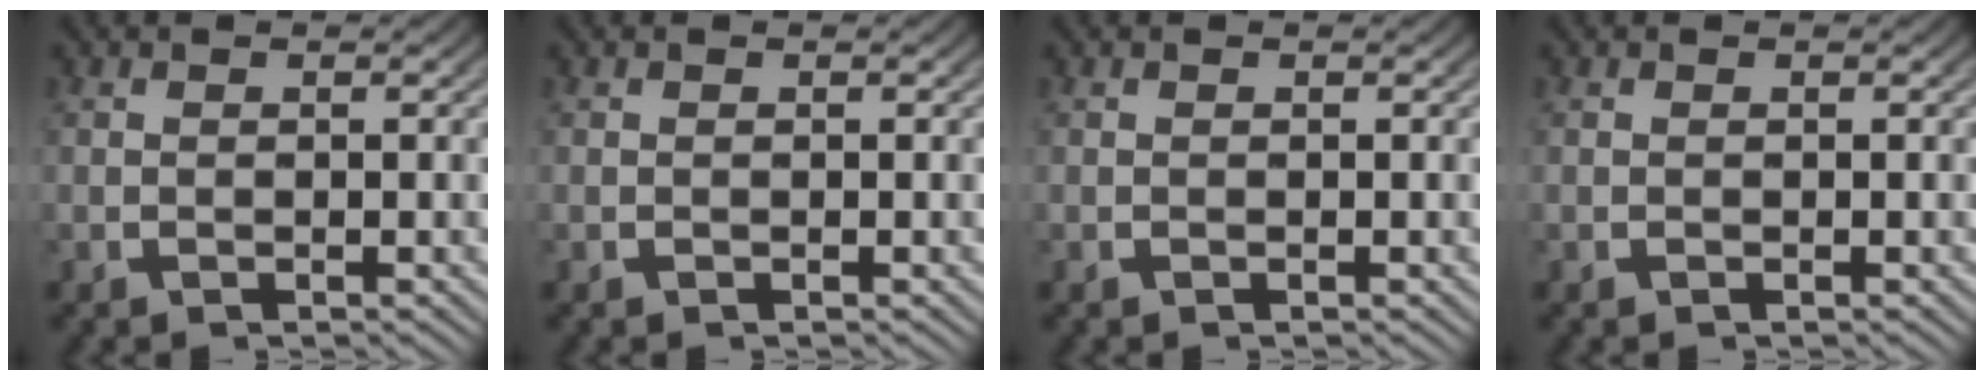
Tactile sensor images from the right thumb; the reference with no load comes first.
{"total": 0.0}
{"total": 0.0}
{"total": 0.0}